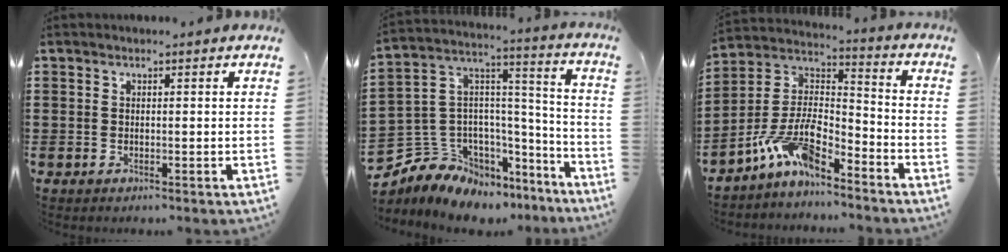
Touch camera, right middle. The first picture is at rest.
{"total": 8.2, "force": [-6.2, 5.3, 0.1], "torque": [-0.046, -0.015, -0.125]}
{"total": 10.3, "force": [-7.5, 3.4, 6.2], "torque": [-0.144, 0.003, -0.152]}